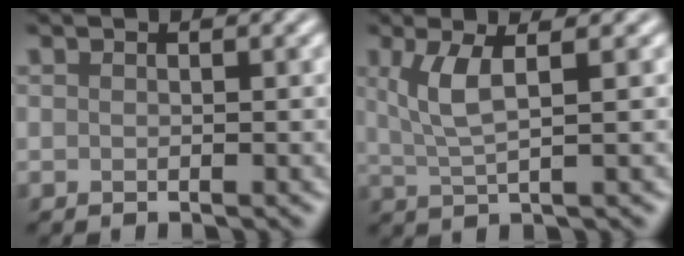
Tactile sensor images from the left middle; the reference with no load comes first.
{"total": 3.6, "force": [1.2, 0.9, 3.3], "torque": [-0.069, -0.001, 0.026]}